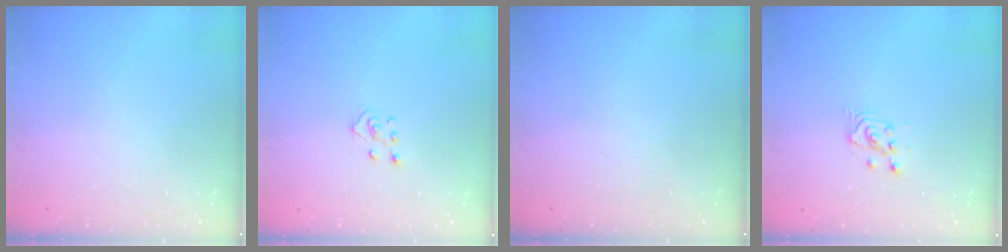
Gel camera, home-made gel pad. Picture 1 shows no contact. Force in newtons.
{"total": 3.1, "press": 3.1, "slide": 0.4}
{"total": 0.0}
{"total": 2.7, "press": 2.7, "slide": 0.3}